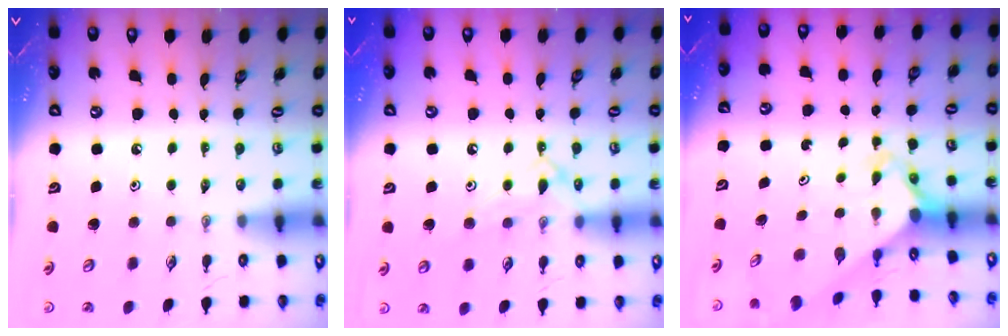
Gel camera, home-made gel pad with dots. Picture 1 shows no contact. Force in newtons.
{"total": 11.4, "press": 11.4, "slide": 0.8}
{"total": 2.8, "press": 2.8, "slide": 0.1}